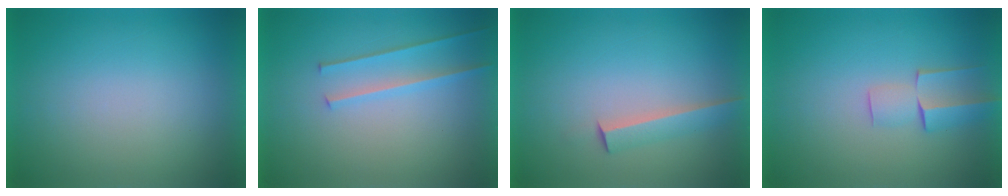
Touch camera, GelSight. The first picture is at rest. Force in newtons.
{"total": 2.2}
{"total": 2.4}
{"total": 2.6}